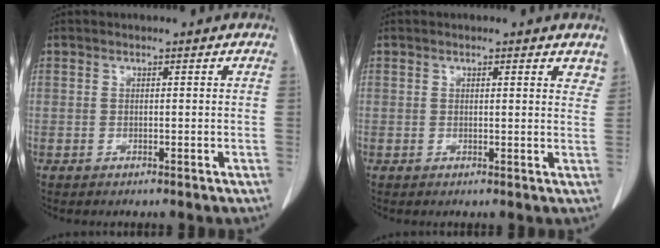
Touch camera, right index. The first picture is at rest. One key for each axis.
{"total": 3.3, "fx": 2.6, "fy": 1.0, "fz": 1.8, "tx": -0.013, "ty": -0.005, "tz": 0.019}